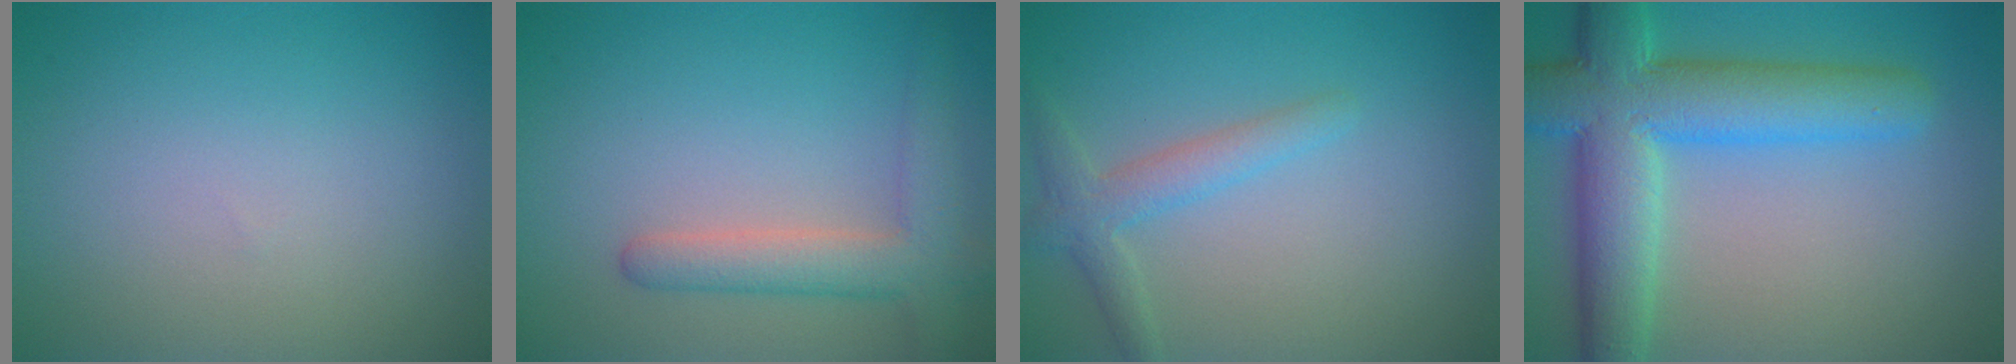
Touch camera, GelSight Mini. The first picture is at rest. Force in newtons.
{"total": 4.1, "press": 4.1, "slide": 0.3}
{"total": 2.5, "press": 2.5, "slide": 0.1}
{"total": 9.5, "press": 9.4, "slide": 0.4}